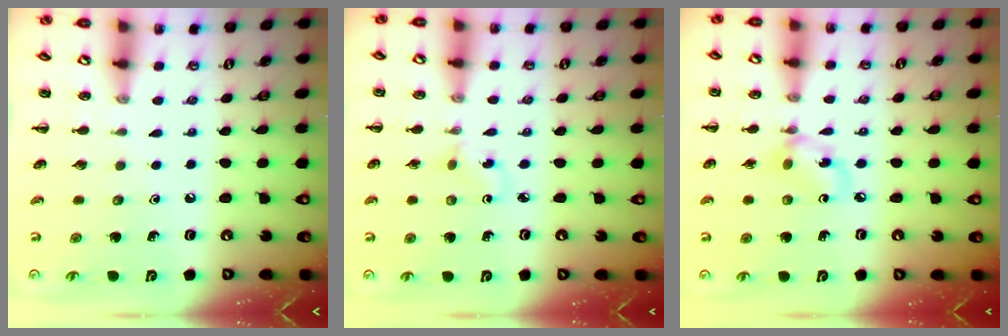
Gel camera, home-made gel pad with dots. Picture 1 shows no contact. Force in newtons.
{"total": 1.7, "press": 1.5, "slide": 0.9}
{"total": 6.3, "press": 6.3, "slide": 0.5}